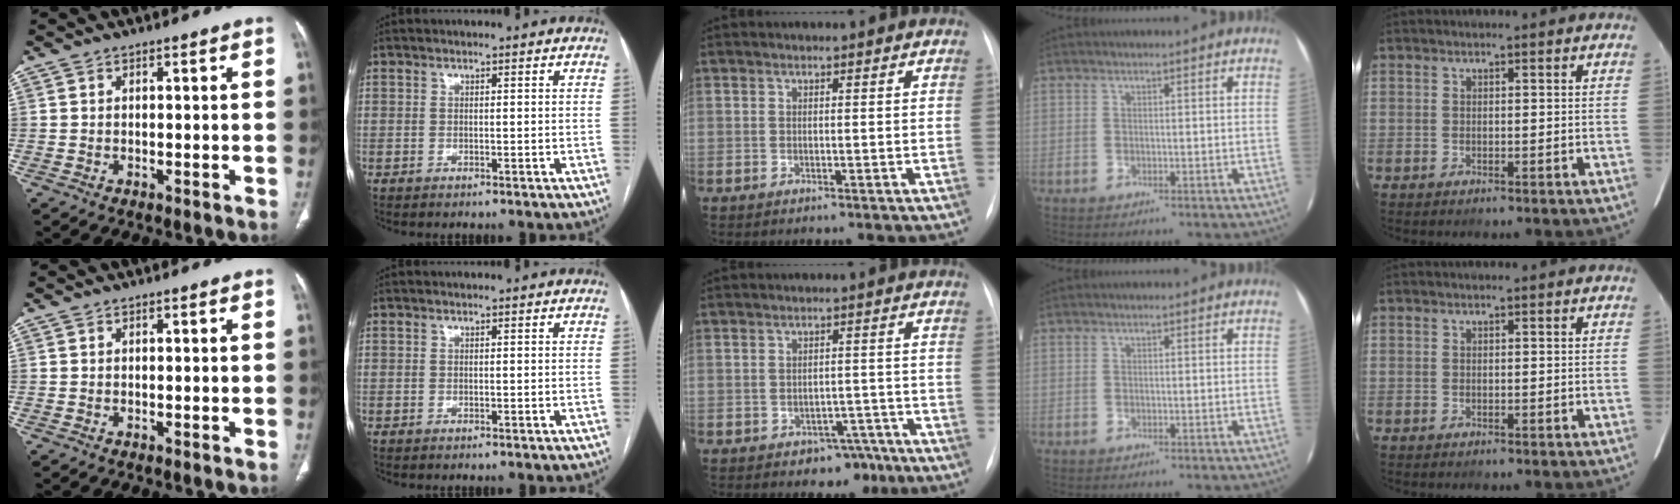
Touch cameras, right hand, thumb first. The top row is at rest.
{"middle": {"total": 4.6, "force": [-2.9, 3.1, 1.7], "torque": [-0.007, 0.016, -0.031]}}